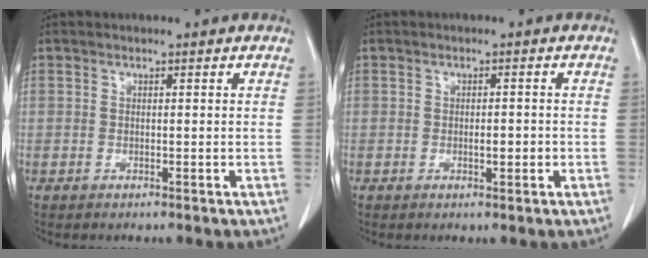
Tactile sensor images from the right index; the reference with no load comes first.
{"total": 1.7, "force": [-0.4, 0.5, 1.6], "torque": [-0.028, 0.001, -0.004]}